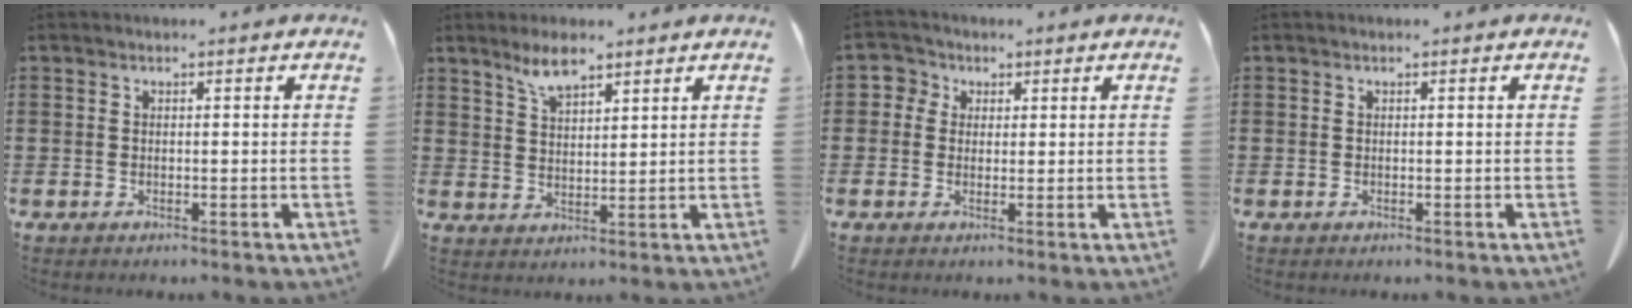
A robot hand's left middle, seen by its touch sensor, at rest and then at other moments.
{"total": 4.5, "force": [3.5, 1.1, 2.6], "torque": [-0.059, -0.001, 0.063]}
{"total": 2.6, "force": [1.0, 2.3, 0.5], "torque": [-0.016, 0.005, 0.015]}
{"total": 0.0}